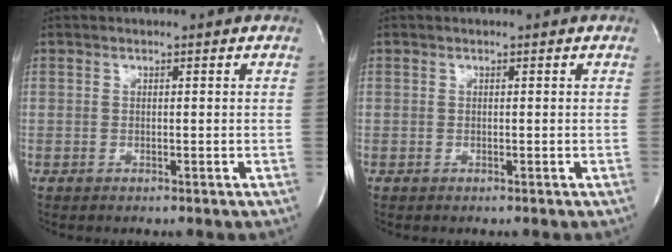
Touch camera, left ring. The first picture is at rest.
{"total": 0.0}